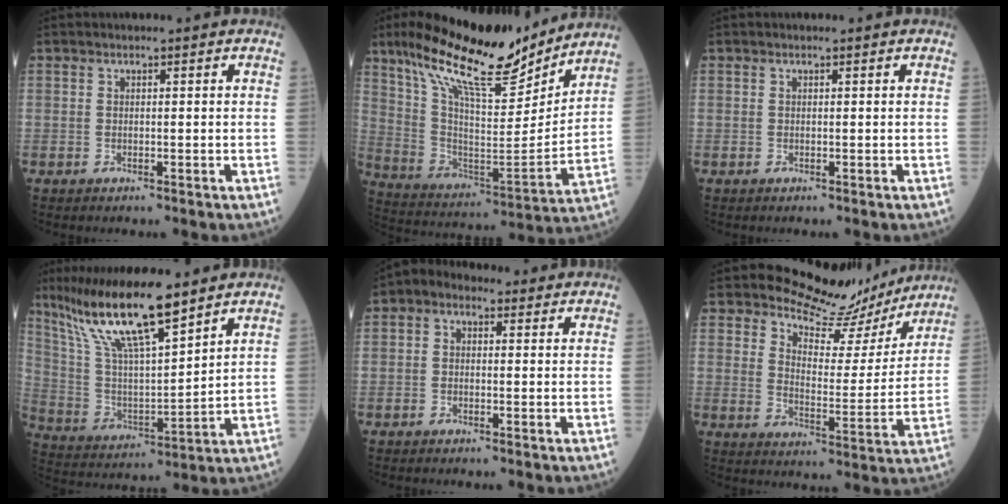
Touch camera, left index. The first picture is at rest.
{"total": 21.7, "force": [16.6, 4.8, 13.1], "torque": [-0.235, -0.001, 0.287]}
{"total": 0.0}
{"total": 15.9, "force": [12.0, 2.0, 10.2], "torque": [-0.197, 0.004, 0.228]}
{"total": 4.9, "force": [2.6, 3.3, 2.6], "torque": [-0.044, 0.036, 0.038]}
{"total": 12.7, "force": [11.9, 4.2, 2.0], "torque": [-0.026, -0.030, 0.153]}